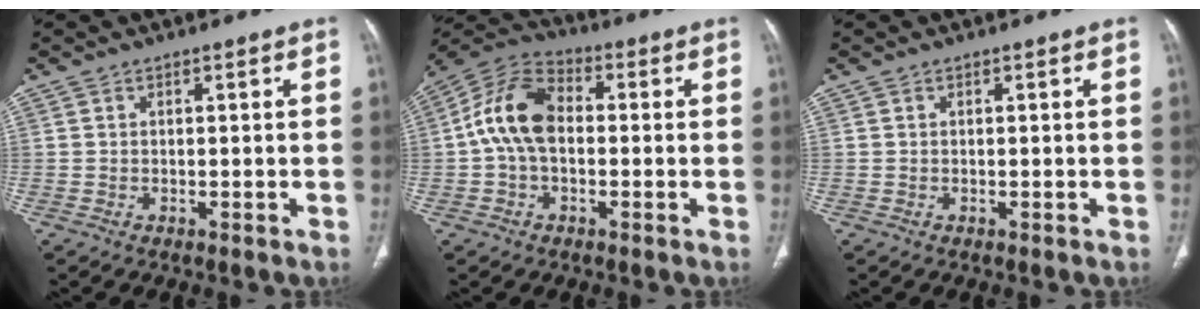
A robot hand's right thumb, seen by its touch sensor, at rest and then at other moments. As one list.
[{"total": 11.8, "force": [0.1, 7.6, 9.0], "torque": [-0.169, 0.032, -0.010]}, {"total": 0.0}]